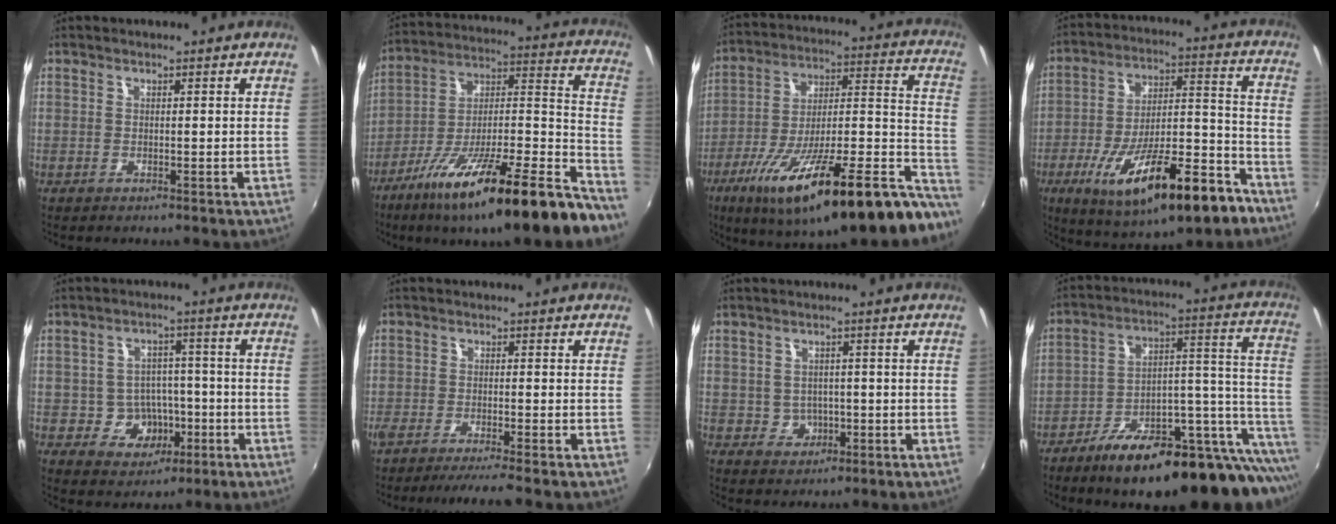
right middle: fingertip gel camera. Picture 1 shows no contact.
{"total": 26.1, "force": [-17.2, 3.1, 19.4], "torque": [-0.282, -0.023, -0.278]}
{"total": 32.9, "force": [-21.2, 7.1, 24.1], "torque": [-0.344, -0.033, -0.326]}
{"total": 22.8, "force": [-12.8, 6.9, 17.6], "torque": [-0.295, -0.024, -0.192]}
{"total": 8.2, "force": [-3.1, 6.9, 3.4], "torque": [-0.072, 0.016, -0.032]}
{"total": 5.5, "force": [-4.8, -1.0, 2.6], "torque": [-0.055, -0.011, -0.079]}
{"total": 3.9, "force": [-0.8, 3.7, 0.8], "torque": [-0.020, 0.006, -0.003]}
{"total": 27.4, "force": [-18.9, 8.9, 17.6], "torque": [-0.210, 0.008, -0.275]}